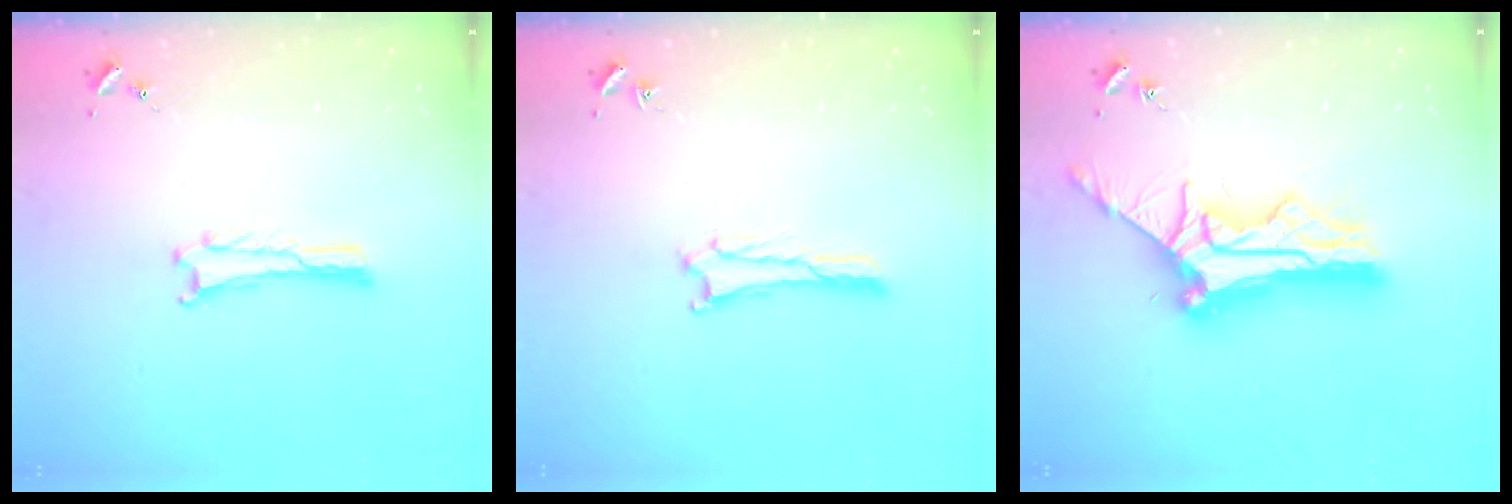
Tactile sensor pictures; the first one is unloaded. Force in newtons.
{"total": 1.9, "press": 1.9, "slide": 0.1}
{"total": 12.0, "press": 12.0, "slide": 1.2}